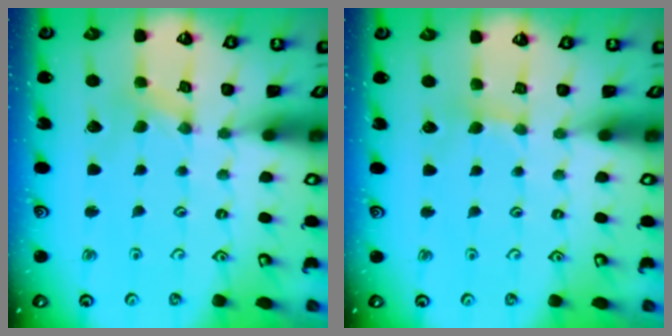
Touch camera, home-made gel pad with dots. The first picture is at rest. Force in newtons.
{"total": 1.9, "press": 1.9, "slide": 0.3}